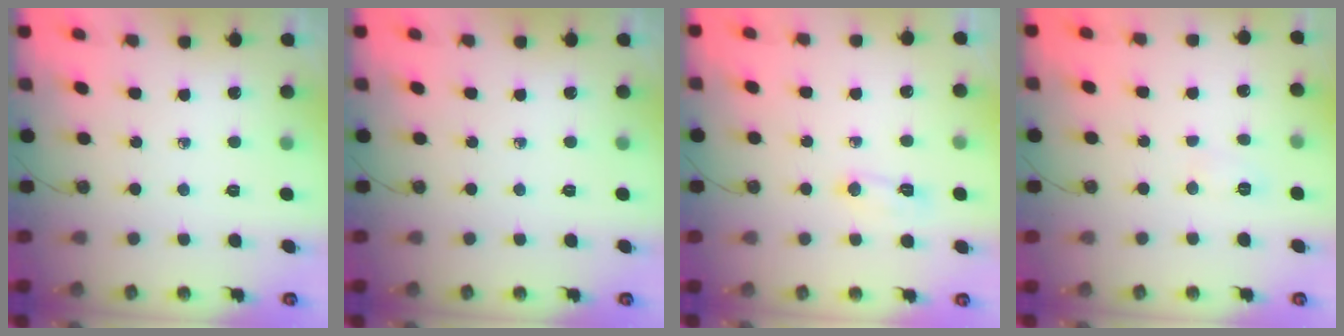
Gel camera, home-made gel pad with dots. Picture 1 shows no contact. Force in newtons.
{"total": 0.0}
{"total": 3.9, "press": 3.8, "slide": 0.7}
{"total": 3.7, "press": 3.6, "slide": 1.0}